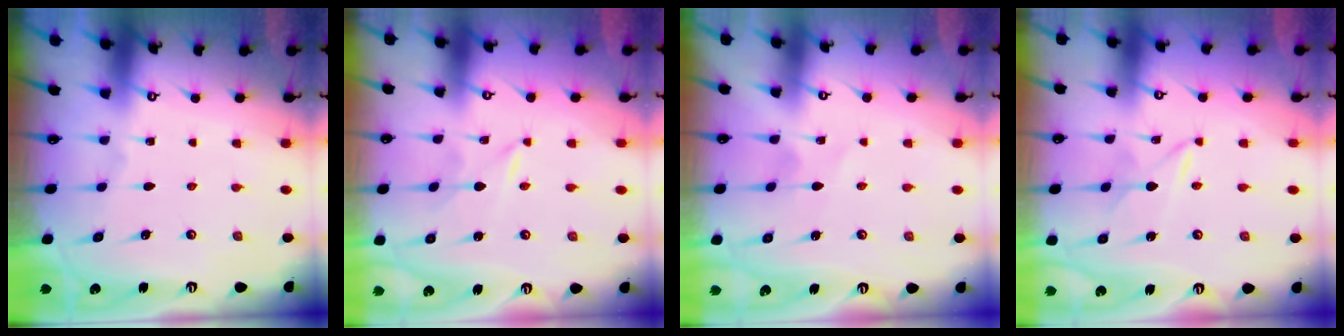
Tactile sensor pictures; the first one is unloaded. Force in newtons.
{"total": 0.0}
{"total": 2.5, "press": 2.5, "slide": 0.3}
{"total": 2.5, "press": 2.5, "slide": 0.4}